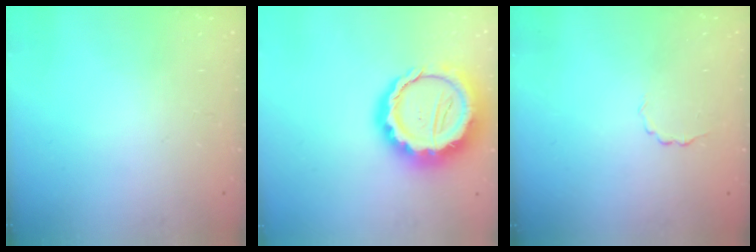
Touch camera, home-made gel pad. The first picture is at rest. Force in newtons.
{"total": 19.0, "press": 18.6, "slide": 3.8}
{"total": 2.0, "press": 1.9, "slide": 0.6}